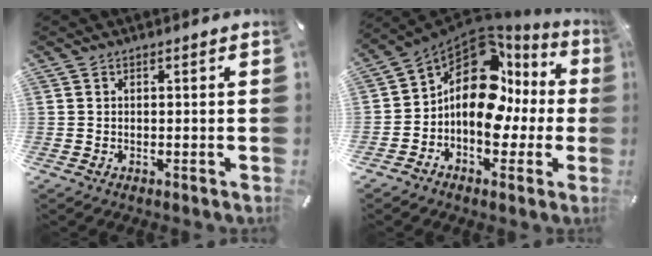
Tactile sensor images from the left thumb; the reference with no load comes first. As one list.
[{"total": 16.5, "force": [1.4, 11.4, 11.8], "torque": [-0.197, -0.022, 0.022]}]